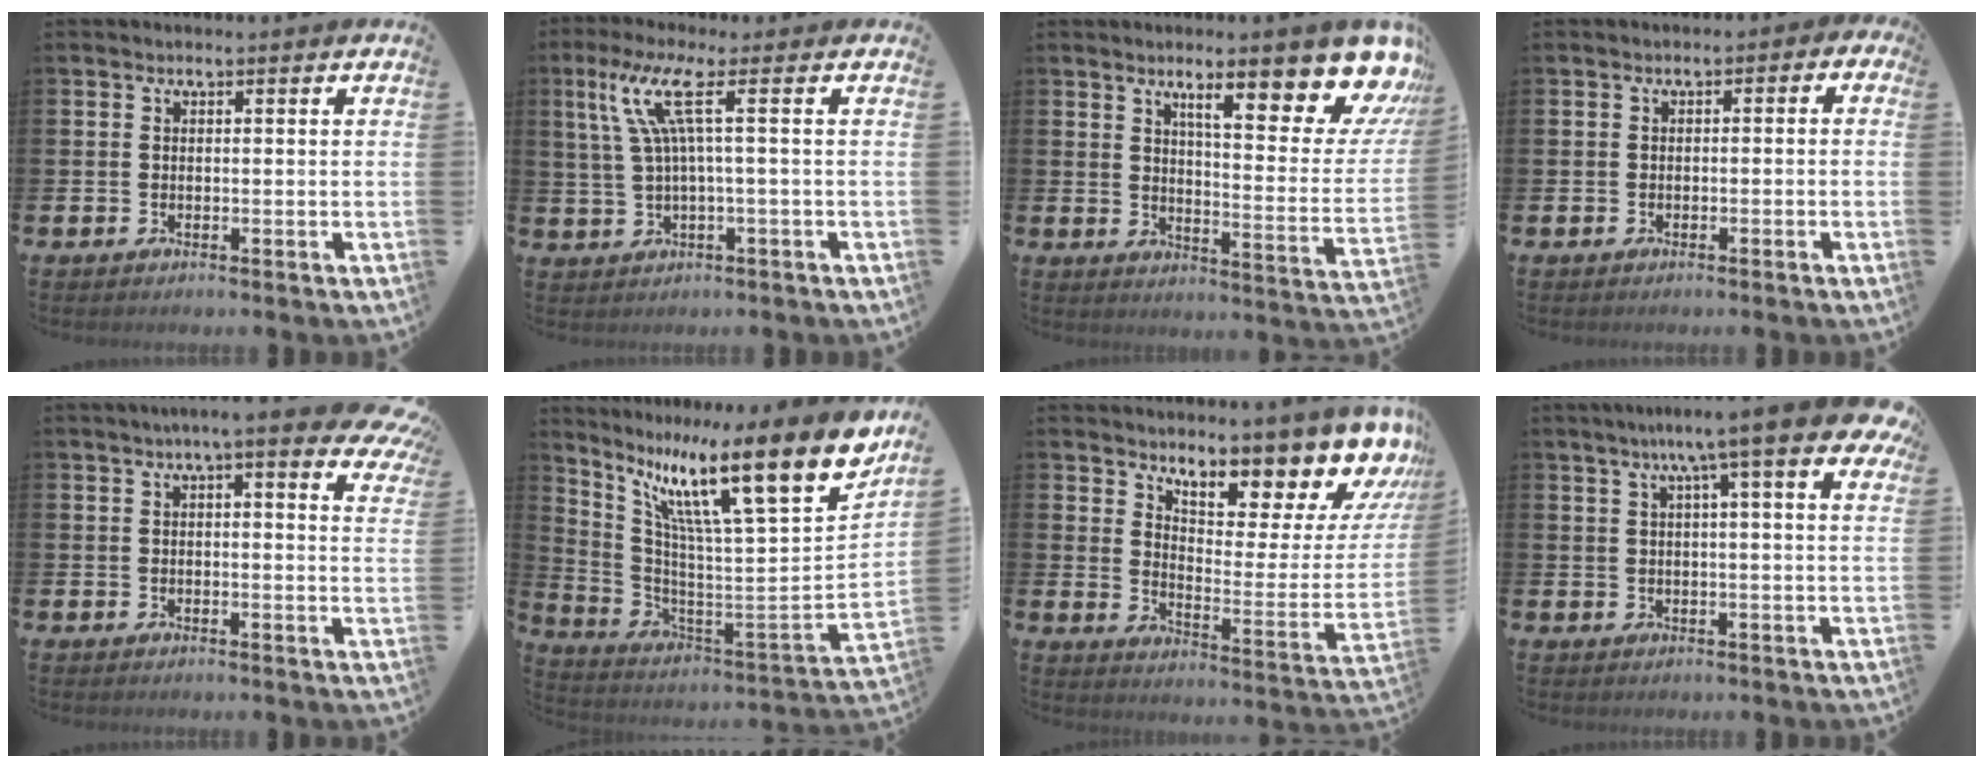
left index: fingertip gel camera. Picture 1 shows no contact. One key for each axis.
{"total": 7.1, "fx": 2.0, "fy": 0.3, "fz": 6.8, "tx": -0.149, "ty": 0.002, "tz": 0.029}
{"total": 12.7, "fx": 9.4, "fy": 3.5, "fz": 7.8, "tx": -0.100, "ty": -0.075, "tz": 0.149}
{"total": 1.4, "fx": -1.3, "fy": 0.7, "fz": 0.1, "tx": -0.013, "ty": 0.008, "tz": -0.029}
{"total": 5.3, "fx": 4.3, "fy": 0.8, "fz": 3.0, "tx": -0.042, "ty": -0.018, "tz": 0.068}
{"total": 15.7, "fx": 10.0, "fy": 2.9, "fz": 11.7, "tx": -0.214, "ty": -0.085, "tz": 0.151}
{"total": 9.2, "fx": 8.6, "fy": 1.7, "fz": 2.8, "tx": -0.049, "ty": -0.096, "tz": 0.139}
{"total": 8.0, "fx": 5.4, "fy": 0.9, "fz": 5.9, "tx": -0.101, "ty": -0.016, "tz": 0.085}